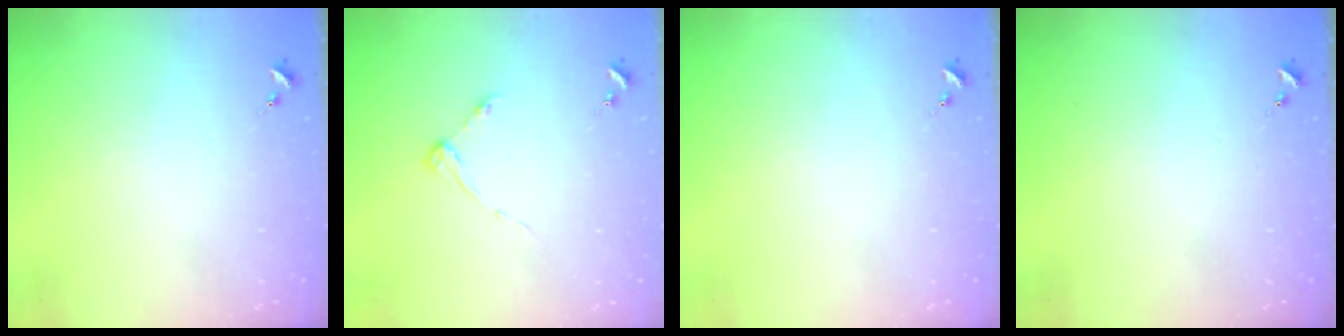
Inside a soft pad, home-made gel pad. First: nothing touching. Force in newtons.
{"total": 3.7, "press": 3.7, "slide": 0.4}
{"total": 0.0}
{"total": 0.0}